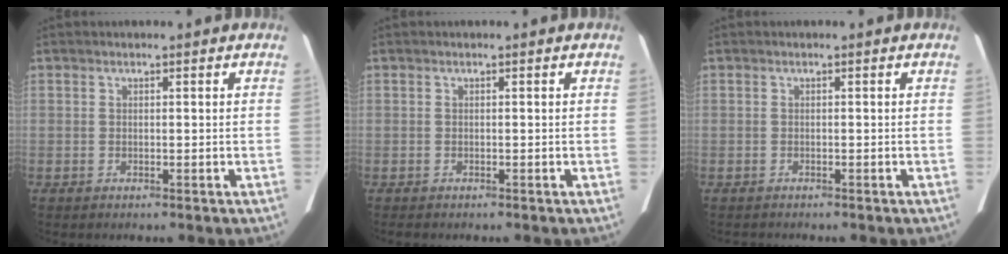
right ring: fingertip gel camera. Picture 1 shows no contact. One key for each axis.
{"total": 0.7, "fx": -0.6, "fy": 0.2, "fz": 0.2, "tx": -0.009, "ty": -0.002, "tz": -0.007}
{"total": 1.0, "fx": -1.0, "fy": 0.3, "fz": 0.2, "tx": -0.009, "ty": -0.003, "tz": -0.013}